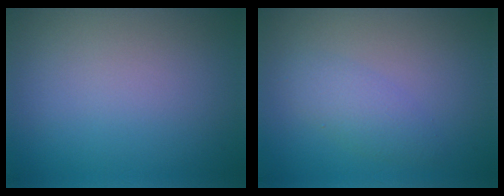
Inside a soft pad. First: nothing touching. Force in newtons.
{"total": 2.2, "press": 2.2, "slide": 0.1}